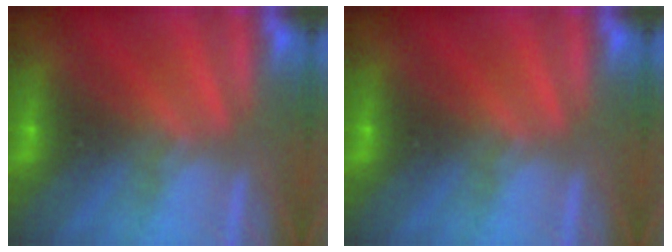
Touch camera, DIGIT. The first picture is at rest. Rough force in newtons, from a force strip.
{"total": 0.0}